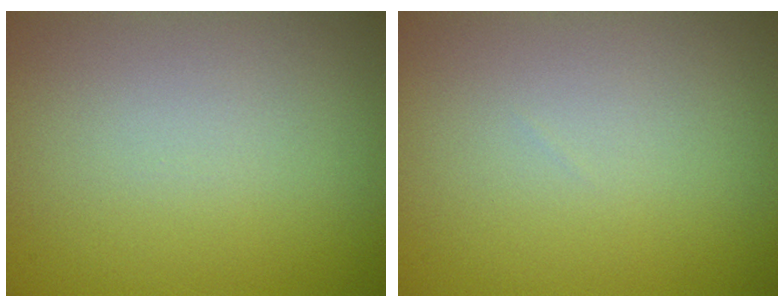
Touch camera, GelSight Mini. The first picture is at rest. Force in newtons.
{"total": 0.0}